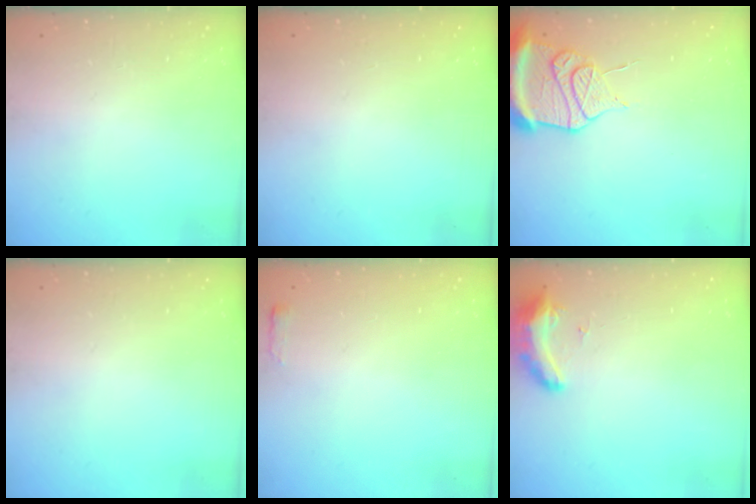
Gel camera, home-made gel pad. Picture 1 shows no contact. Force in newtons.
{"total": 0.0}
{"total": 15.7, "press": 14.5, "slide": 6.0}
{"total": 0.0}
{"total": 2.4, "press": 2.4, "slide": 0.4}
{"total": 8.7, "press": 8.5, "slide": 1.6}